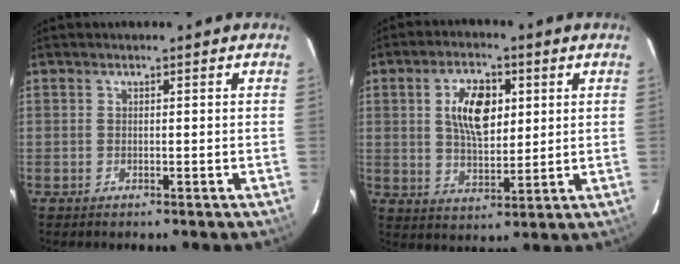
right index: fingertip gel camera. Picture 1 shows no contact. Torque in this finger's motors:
{"motor_torque": [0.98, 0.64, 0.26, 0.14]}